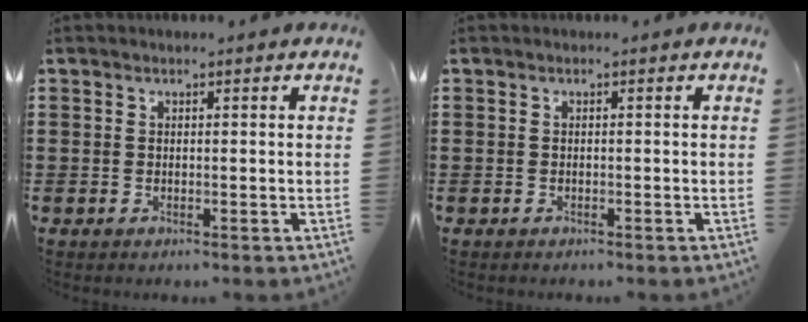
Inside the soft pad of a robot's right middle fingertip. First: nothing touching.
{"total": 0.0}